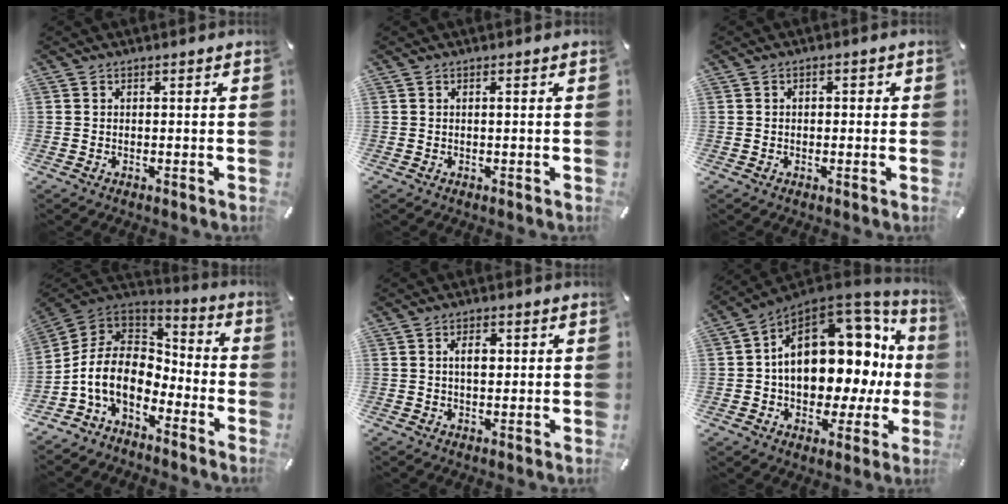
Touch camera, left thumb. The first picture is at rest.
{"total": 0.5, "force": [0.1, 0.1, 0.5], "torque": [-0.010, -0.001, 0.001]}
{"total": 1.4, "force": [-0.5, 1.1, 0.8], "torque": [-0.014, 0.007, -0.012]}
{"total": 12.8, "force": [-5.8, 8.6, 7.4], "torque": [-0.176, 0.016, -0.110]}
{"total": 3.9, "force": [0.6, 2.2, 3.1], "torque": [-0.048, 0.002, 0.005]}
{"total": 21.8, "force": [3.2, 14.1, 16.3], "torque": [-0.237, -0.030, 0.062]}